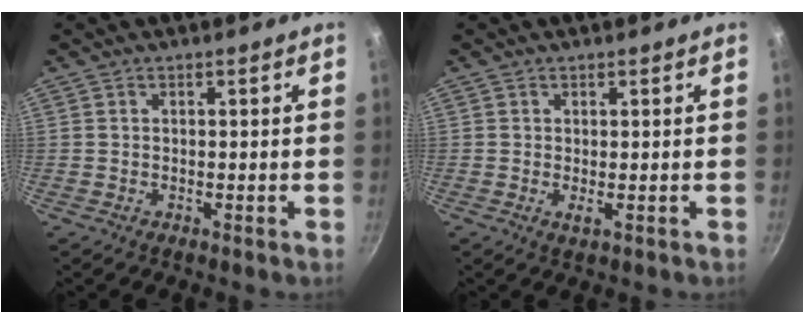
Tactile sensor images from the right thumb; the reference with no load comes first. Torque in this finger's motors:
{"motor_torque": [0.61, 0.06, -0.12, 0.00, 0.10]}